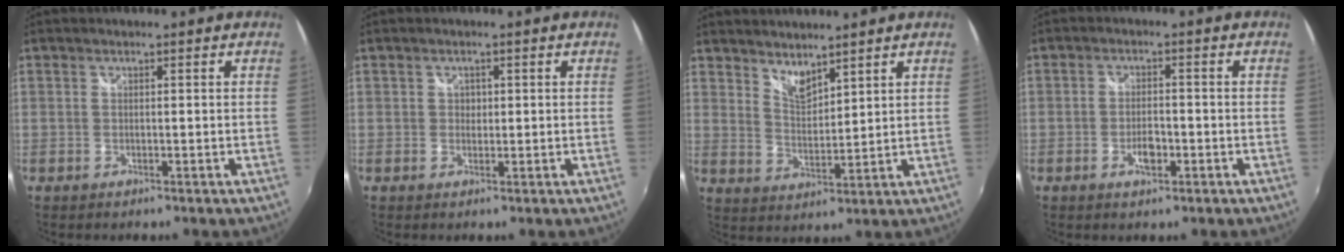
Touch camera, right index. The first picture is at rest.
{"total": 1.3, "force": [0.1, 1.3, 0.3], "torque": [0.000, 0.001, -0.001]}
{"total": 5.0, "force": [4.4, 1.5, 1.9], "torque": [-0.026, -0.005, 0.079]}
{"total": 3.9, "force": [-1.6, 1.8, 3.0], "torque": [-0.060, -0.001, -0.028]}